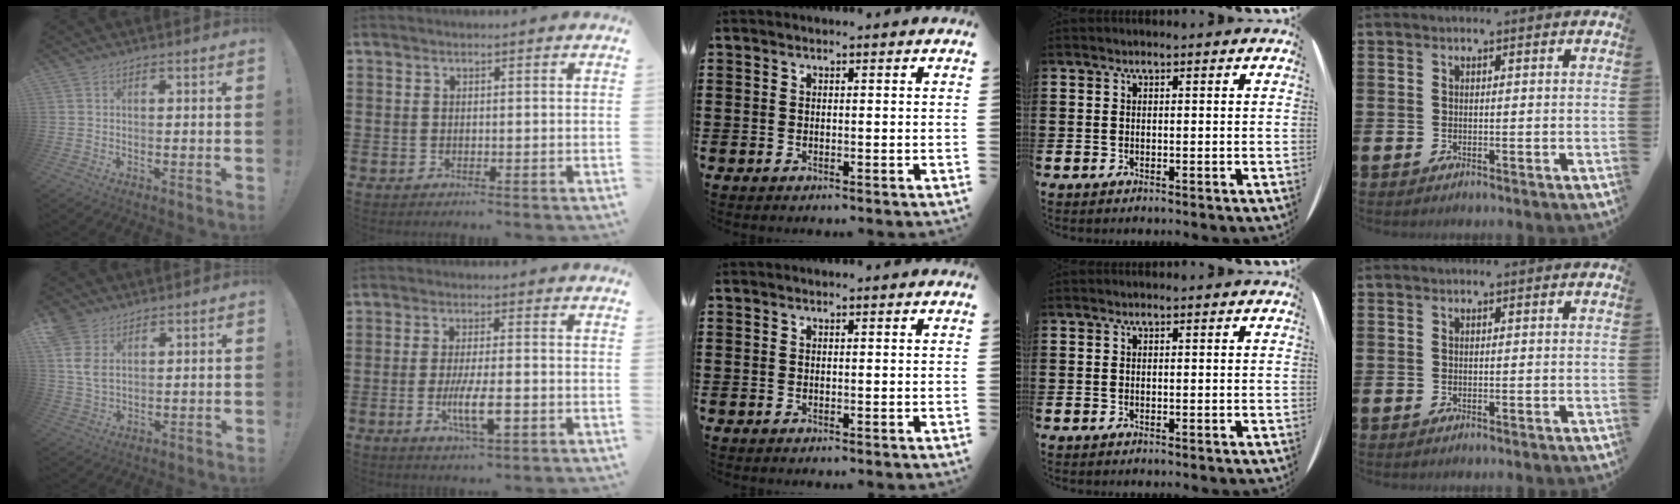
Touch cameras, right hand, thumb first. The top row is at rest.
{"thumb": {"total": 7.5, "force": [3.9, 4.9, 4.2], "torque": [-0.081, -0.013, 0.076]}, "index": {"total": 6.9, "force": [-2.2, 1.7, 6.4], "torque": [-0.117, -0.007, -0.036]}}